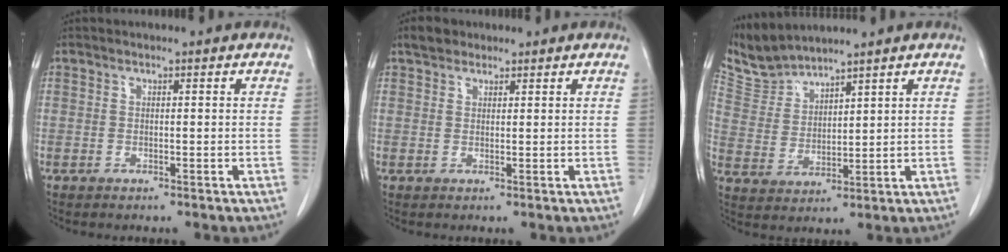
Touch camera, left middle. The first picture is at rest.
{"total": 2.5, "force": [1.9, 1.5, 0.7], "torque": [-0.016, 0.013, 0.031]}
{"total": 6.0, "force": [6.0, 0.3, 0.1], "torque": [-0.015, 0.008, 0.133]}